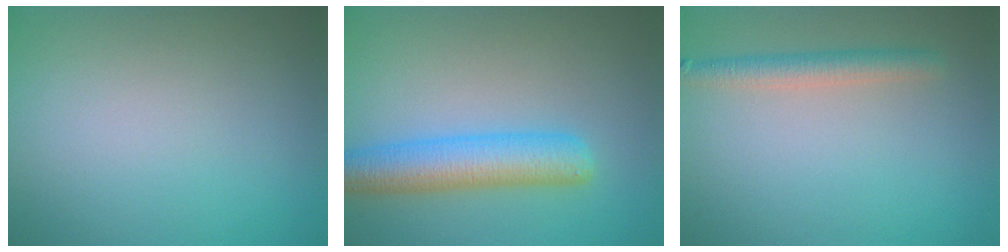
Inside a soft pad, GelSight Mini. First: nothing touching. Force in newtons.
{"total": 5.5, "press": 5.5, "slide": 0.1}
{"total": 2.3, "press": 2.3, "slide": 0.1}